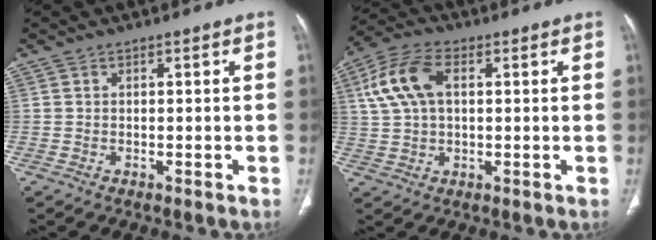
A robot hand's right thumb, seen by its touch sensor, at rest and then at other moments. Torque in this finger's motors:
{"motor_torque": [-1.03, 0.74, 0.39, -0.34, 0.11]}